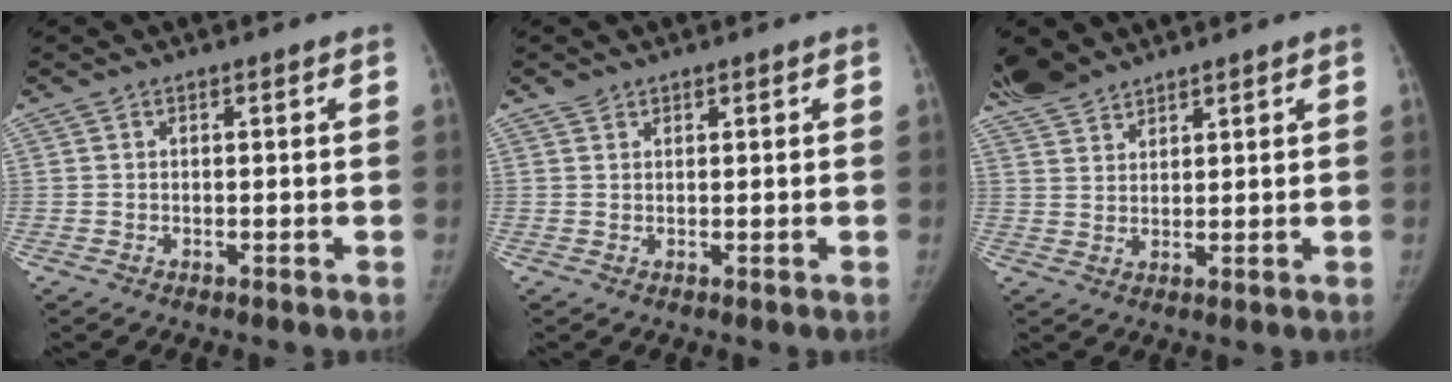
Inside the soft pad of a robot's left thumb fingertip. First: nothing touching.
{"total": 1.4, "force": [1.1, 0.9, 0.2], "torque": [0.004, -0.001, 0.019]}
{"total": 6.2, "force": [5.6, 2.0, 1.6], "torque": [-0.027, -0.009, 0.117]}